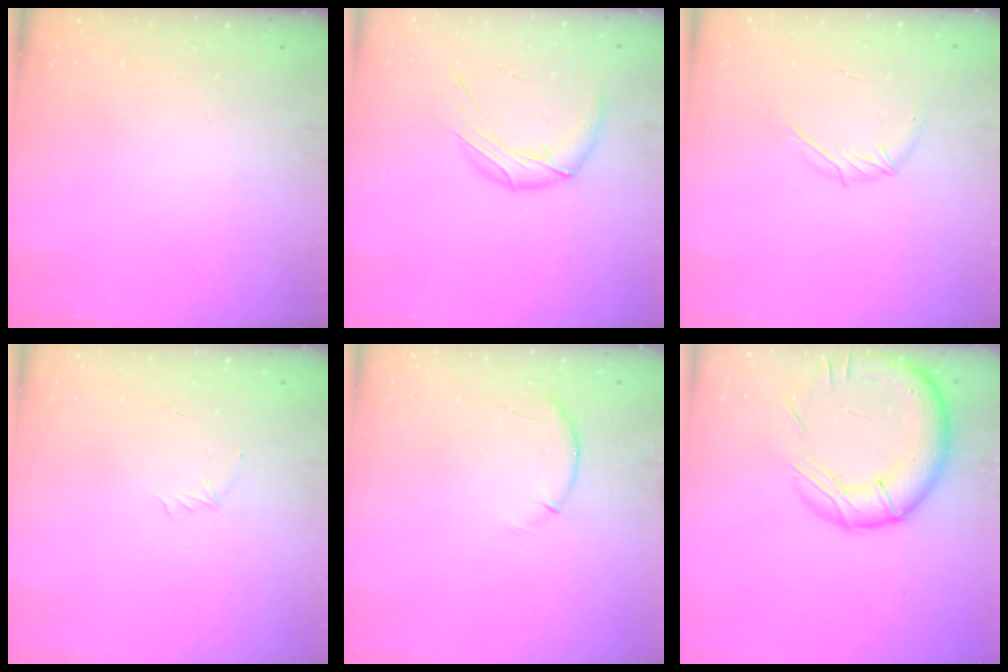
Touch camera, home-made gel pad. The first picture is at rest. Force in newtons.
{"total": 10.8, "press": 10.5, "slide": 2.3}
{"total": 5.5, "press": 5.3, "slide": 1.4}
{"total": 3.7, "press": 3.7, "slide": 0.7}
{"total": 6.4, "press": 6.3, "slide": 1.0}
{"total": 17.5, "press": 17.3, "slide": 2.1}